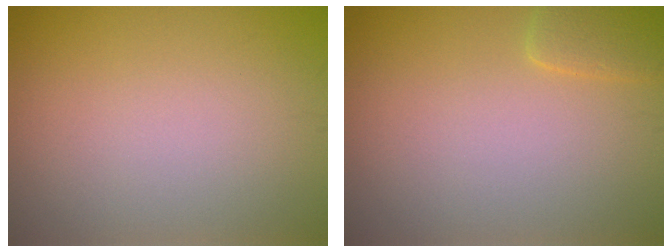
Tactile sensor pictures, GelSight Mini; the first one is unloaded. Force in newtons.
{"total": 1.9, "press": 1.9, "slide": 0.3}